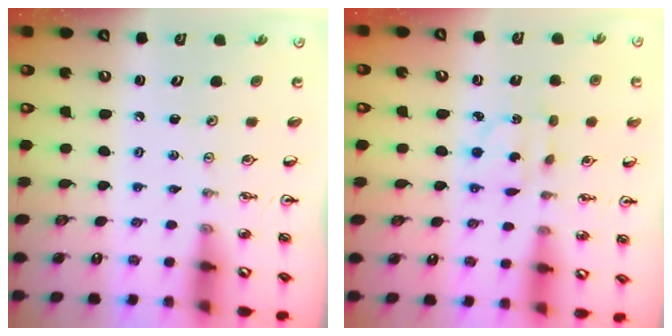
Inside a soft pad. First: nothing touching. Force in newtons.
{"total": 3.7, "press": 3.7, "slide": 0.2}